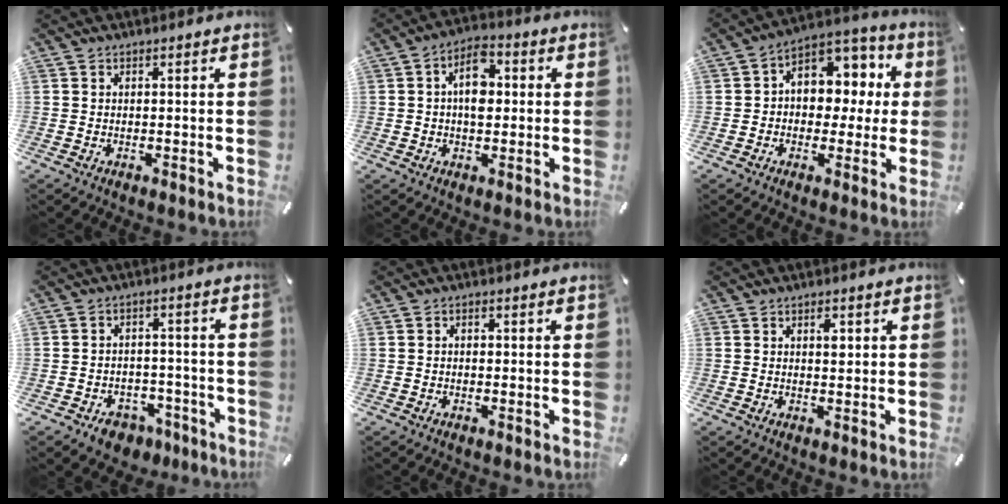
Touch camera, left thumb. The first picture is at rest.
{"total": 8.6, "force": [0.8, 5.4, 6.6], "torque": [-0.107, 0.006, 0.011]}
{"total": 8.7, "force": [1.3, 7.6, 4.1], "torque": [-0.062, -0.015, 0.027]}
{"total": 6.5, "force": [-4.0, 4.6, 2.3], "torque": [-0.034, 0.031, -0.068]}
{"total": 1.0, "force": [-0.3, 0.7, 0.6], "torque": [-0.012, 0.002, -0.008]}
{"total": 2.2, "force": [0.7, 1.2, 1.8], "torque": [-0.015, -0.005, 0.005]}